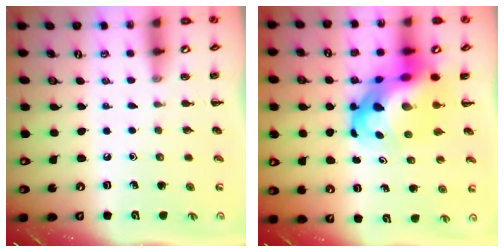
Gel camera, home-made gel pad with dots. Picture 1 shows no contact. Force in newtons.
{"total": 14.5, "press": 14.0, "slide": 3.9}